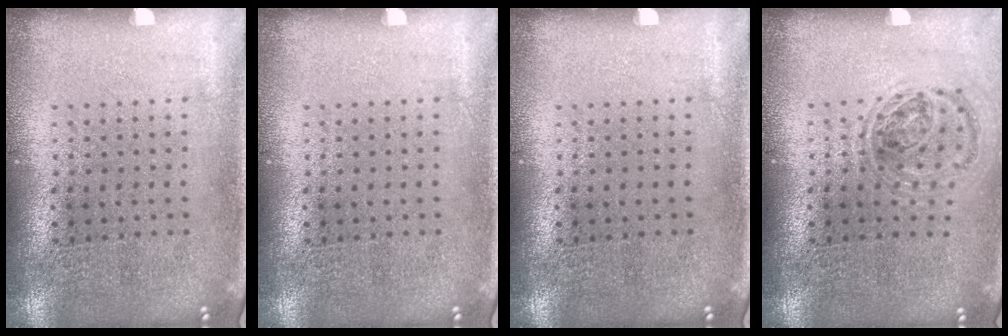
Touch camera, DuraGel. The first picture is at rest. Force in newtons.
{"total": 0.0}
{"total": 0.0}
{"total": 0.9, "press": 0.9, "slide": 0.2}